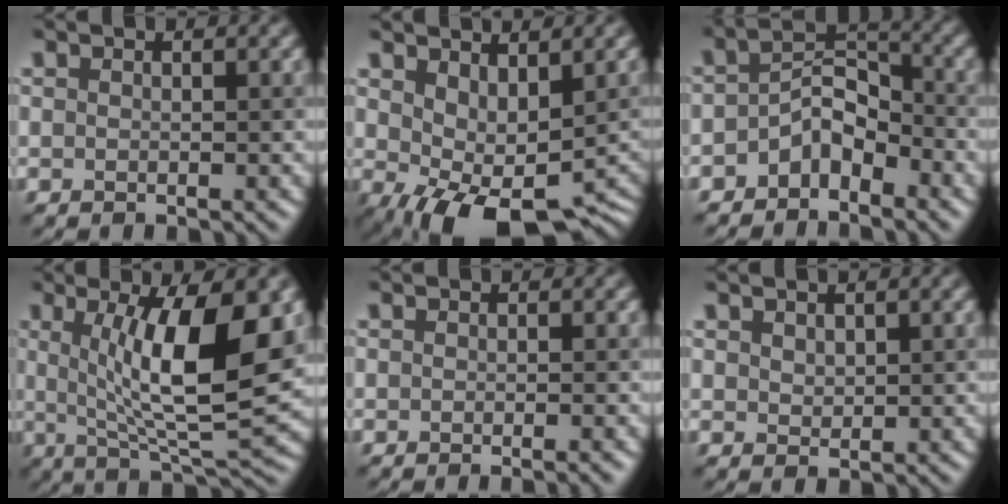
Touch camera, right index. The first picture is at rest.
{"total": 7.5, "force": [-1.0, 4.3, 6.0], "torque": [-0.097, -0.027, 0.007]}
{"total": 3.4, "force": [-2.2, 1.8, 1.8], "torque": [-0.039, 0.013, -0.042]}
{"total": 10.3, "force": [1.9, 2.4, 9.9], "torque": [-0.148, -0.008, 0.043]}
{"total": 1.3, "force": [-0.4, 0.7, 1.0], "torque": [0.007, -0.008, -0.016]}
{"total": 1.0, "force": [0.8, 0.4, -0.4], "torque": [-0.004, -0.002, 0.023]}